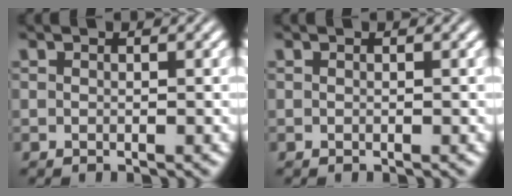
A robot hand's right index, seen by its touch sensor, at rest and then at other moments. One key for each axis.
{"total": 0.0}